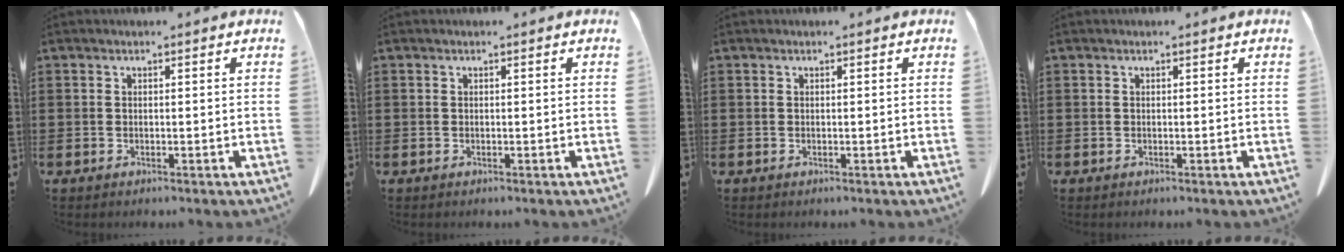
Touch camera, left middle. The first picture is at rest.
{"total": 0.0}
{"total": 0.0}
{"total": 0.0}